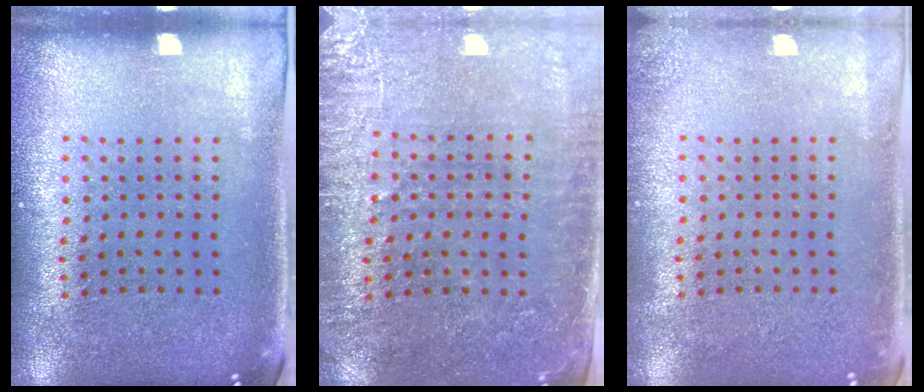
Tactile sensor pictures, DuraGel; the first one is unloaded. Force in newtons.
{"total": 3.0, "press": 2.8, "slide": 1.1}
{"total": 1.1, "press": 1.1, "slide": 0.1}